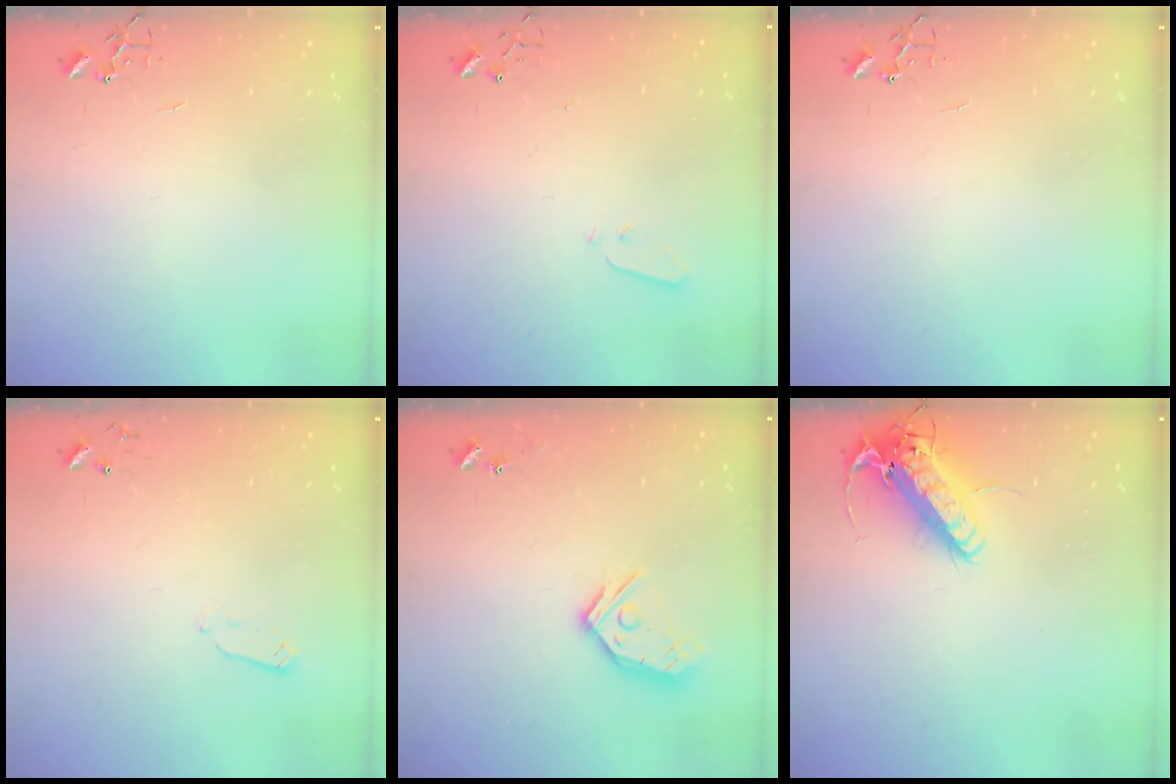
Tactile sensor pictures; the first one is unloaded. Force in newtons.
{"total": 2.9, "press": 2.9, "slide": 0.4}
{"total": 0.0}
{"total": 3.5, "press": 3.4, "slide": 1.0}
{"total": 13.2, "press": 13.1, "slide": 1.6}
{"total": 15.9, "press": 15.7, "slide": 2.8}